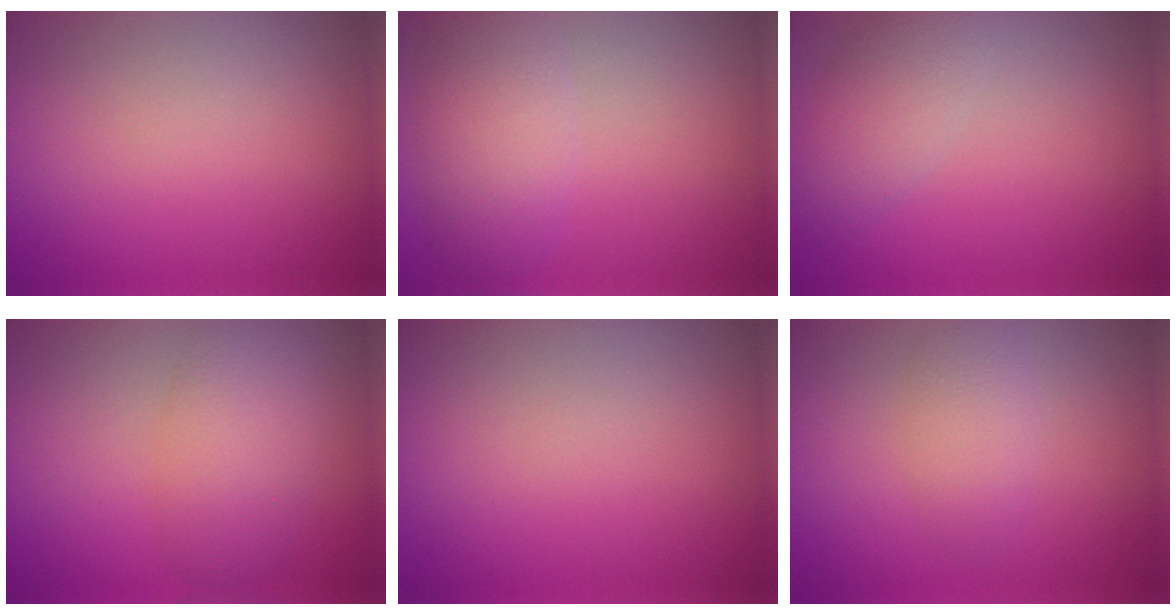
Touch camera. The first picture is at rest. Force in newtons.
{"total": 4.7, "press": 4.7, "slide": 0.1}
{"total": 3.0, "press": 3.0, "slide": 0.1}
{"total": 4.9, "press": 4.9, "slide": 0.3}
{"total": 0.0}
{"total": 2.4, "press": 2.4, "slide": 0.1}